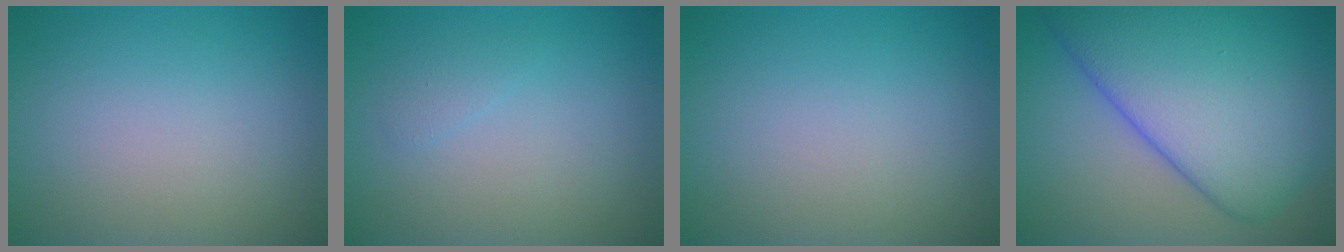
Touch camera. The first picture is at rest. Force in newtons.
{"total": 0.9, "press": 0.9, "slide": 0.1}
{"total": 0.0}
{"total": 12.2, "press": 12.2, "slide": 0.5}